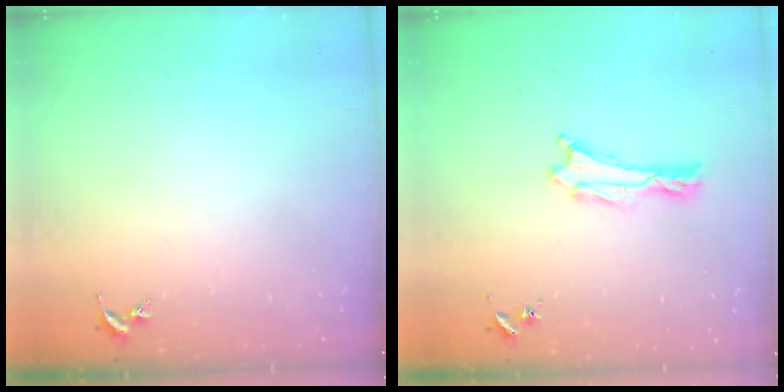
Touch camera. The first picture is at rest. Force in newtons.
{"total": 0.6, "press": 0.6, "slide": 0.1}